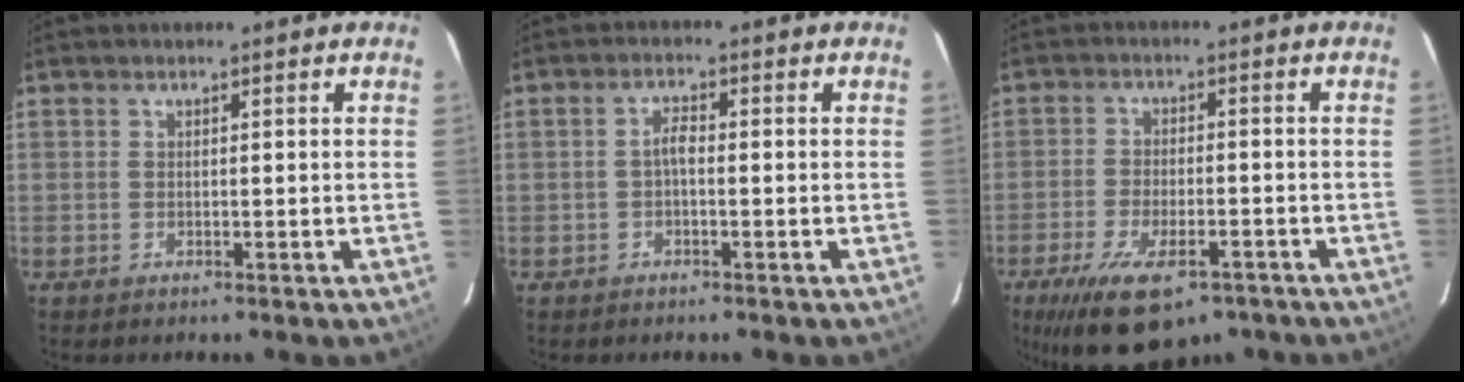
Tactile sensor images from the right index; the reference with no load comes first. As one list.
[{"total": 2.0, "force": [-0.5, 0.8, 1.8], "torque": [-0.036, 0.009, -0.011]}, {"total": 15.2, "force": [-9.8, 6.3, 9.8], "torque": [-0.200, -0.033, -0.153]}]